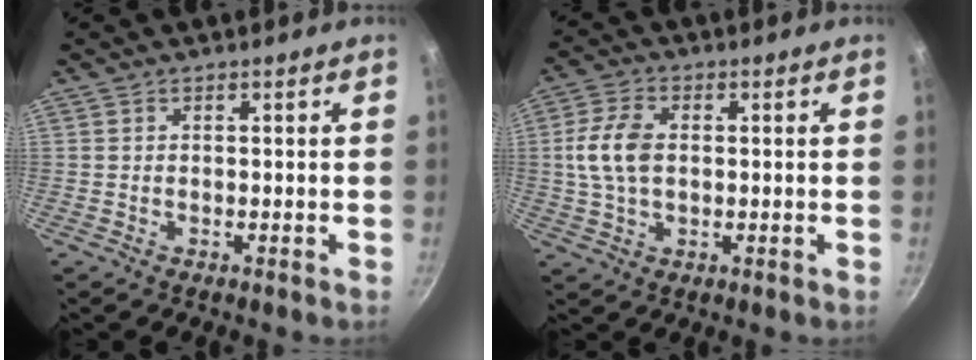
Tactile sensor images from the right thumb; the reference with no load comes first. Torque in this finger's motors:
{"motor_torque": [2.49, 2.53, 0.54, -0.38, 0.27]}